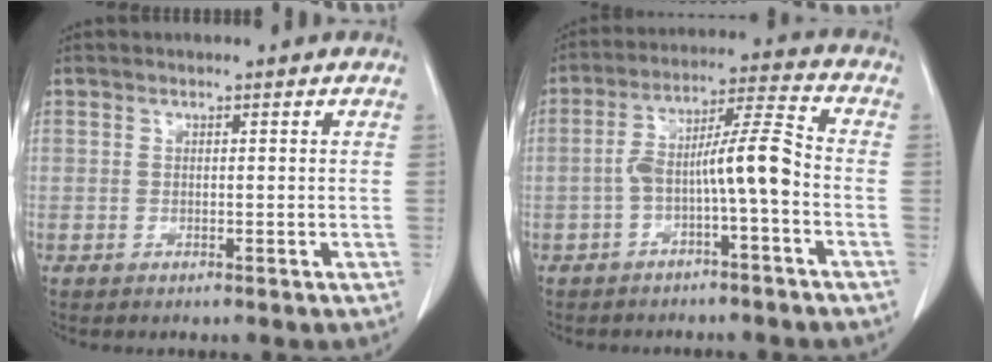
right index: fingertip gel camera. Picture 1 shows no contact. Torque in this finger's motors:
{"motor_torque": [1.22, -0.36, 0.30, 0.08]}